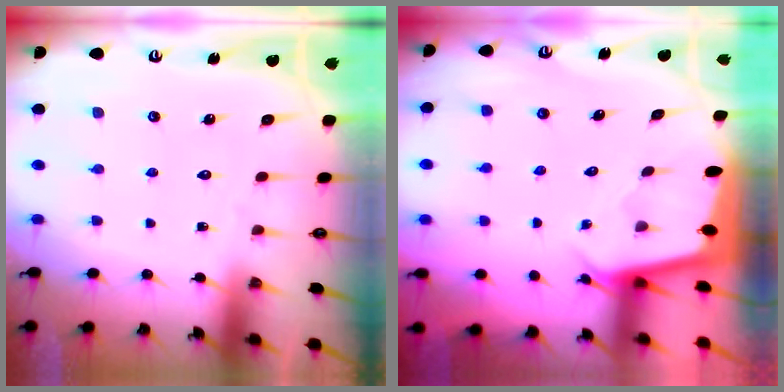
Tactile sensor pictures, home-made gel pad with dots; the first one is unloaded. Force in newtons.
{"total": 2.1, "press": 2.1, "slide": 0.1}